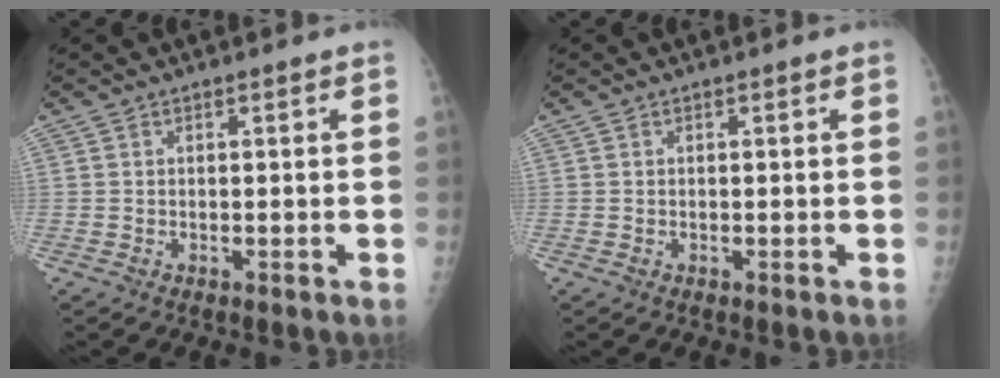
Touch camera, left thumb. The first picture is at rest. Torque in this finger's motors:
{"motor_torque": [-0.22, -0.01, -0.11, -0.11, 0.00]}